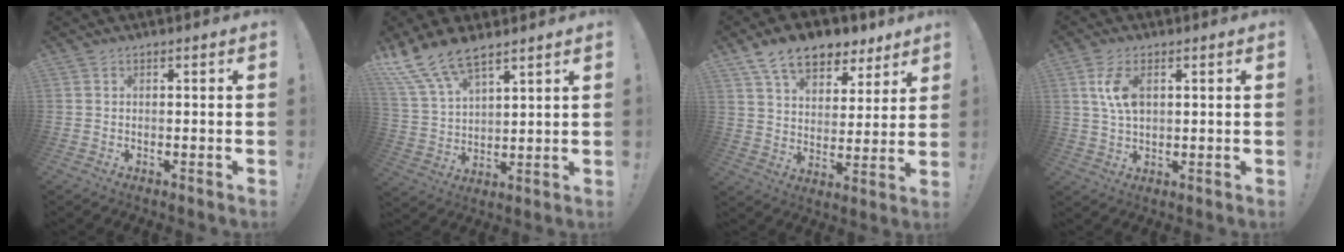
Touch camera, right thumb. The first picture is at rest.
{"total": 12.1, "force": [9.5, 4.4, 6.1], "torque": [-0.132, -0.047, 0.180]}
{"total": 14.1, "force": [9.6, 7.8, 6.6], "torque": [-0.112, -0.056, 0.178]}
{"total": 7.4, "force": [2.0, 3.8, 6.0], "torque": [-0.116, -0.004, 0.031]}